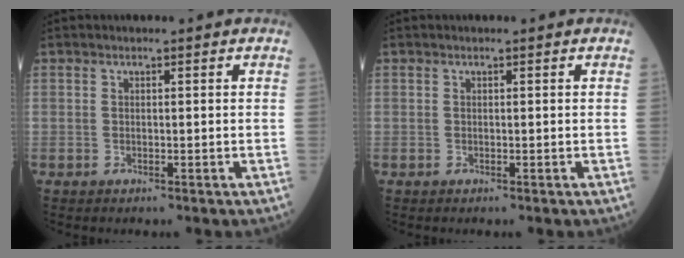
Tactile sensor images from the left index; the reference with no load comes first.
{"total": 0.0}